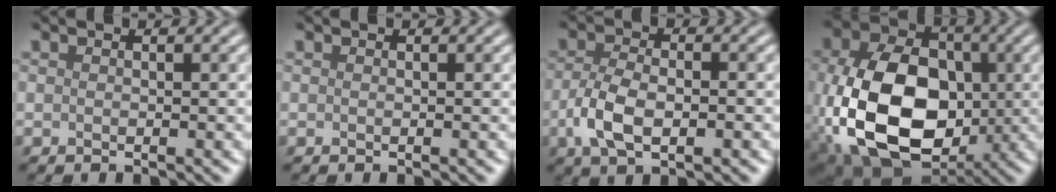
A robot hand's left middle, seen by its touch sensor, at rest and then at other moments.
{"total": 0.0}
{"total": 4.8, "force": [-1.5, 2.4, 3.8], "torque": [-0.077, -0.003, -0.030]}
{"total": 14.0, "force": [-2.4, 9.6, 9.9], "torque": [-0.210, -0.018, -0.048]}